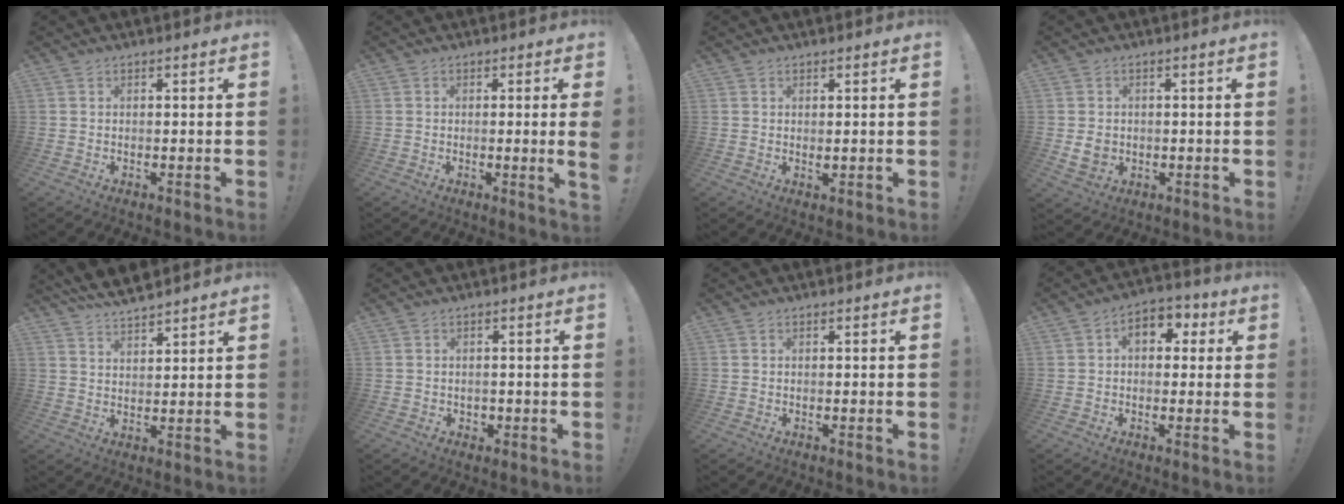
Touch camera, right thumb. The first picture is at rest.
{"total": 3.7, "force": [-0.1, -0.8, 3.6], "torque": [-0.051, -0.010, -0.003]}
{"total": 0.9, "force": [0.4, 0.5, 0.6], "torque": [-0.004, -0.004, 0.007]}
{"total": 5.4, "force": [-0.4, 4.7, 2.7], "torque": [-0.038, 0.002, -0.005]}
{"total": 6.8, "force": [6.2, 1.7, 2.3], "torque": [-0.045, -0.036, 0.116]}
{"total": 1.5, "force": [0.2, 1.5, 0.4], "torque": [0.003, -0.004, 0.003]}
{"total": 0.0}
{"total": 7.6, "force": [2.1, 5.4, 4.9], "torque": [-0.060, -0.002, 0.037]}